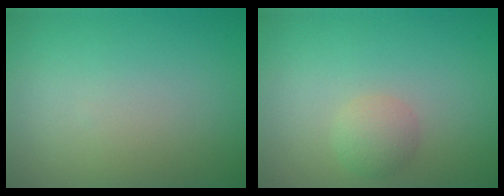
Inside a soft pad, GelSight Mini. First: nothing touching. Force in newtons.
{"total": 1.9, "press": 1.9, "slide": 0.1}